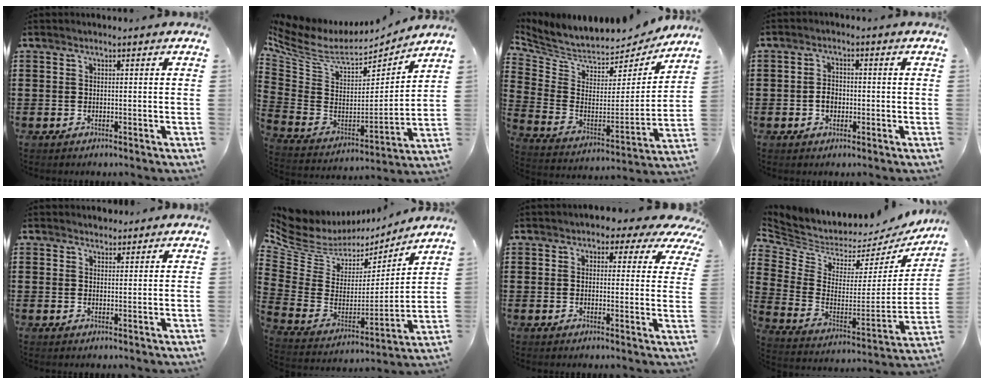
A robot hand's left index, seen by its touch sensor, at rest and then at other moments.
{"total": 8.4, "force": [6.7, 3.2, 3.9], "torque": [-0.118, -0.048, 0.112]}
{"total": 5.1, "force": [4.6, 2.1, 0.8], "torque": [-0.048, -0.047, 0.079]}
{"total": 2.5, "force": [-0.6, 2.0, 1.4], "torque": [-0.031, 0.003, -0.015]}
{"total": 1.8, "force": [1.7, 0.7, -0.1], "torque": [-0.002, 0.005, 0.033]}
{"total": 6.8, "force": [5.0, 4.3, 1.9], "torque": [-0.083, -0.041, 0.087]}
{"total": 2.9, "force": [1.9, 1.7, 1.2], "torque": [-0.022, -0.009, 0.026]}
{"total": 3.9, "force": [3.6, 1.3, 0.9], "torque": [-0.045, -0.047, 0.058]}